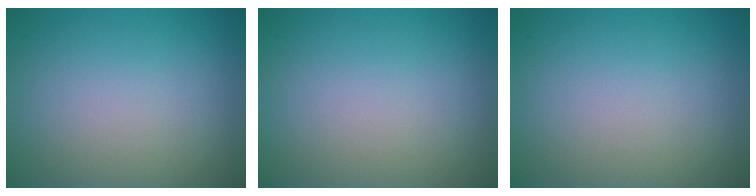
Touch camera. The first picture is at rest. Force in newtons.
{"total": 0.0}
{"total": 0.0}